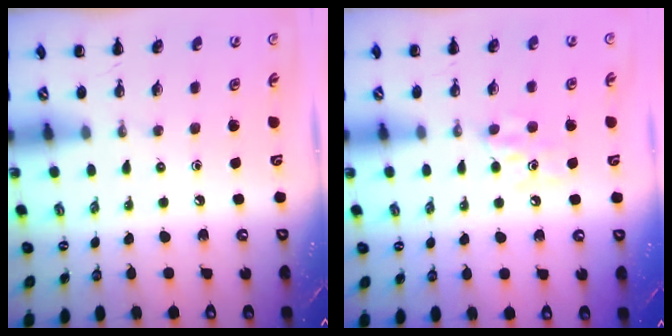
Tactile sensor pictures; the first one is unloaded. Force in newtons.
{"total": 6.0, "press": 5.8, "slide": 1.5}